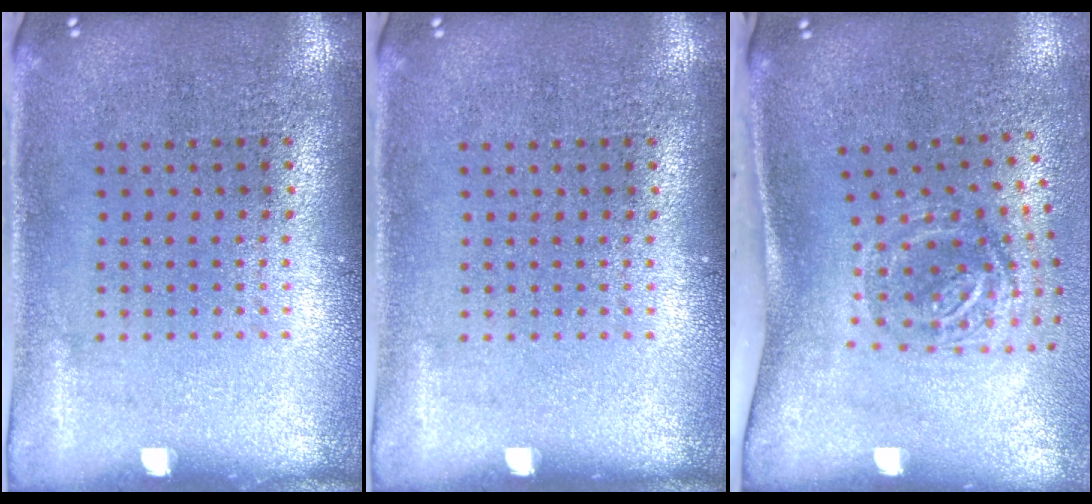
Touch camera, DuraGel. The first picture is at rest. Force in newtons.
{"total": 0.0}
{"total": 1.9, "press": 1.2, "slide": 1.5}